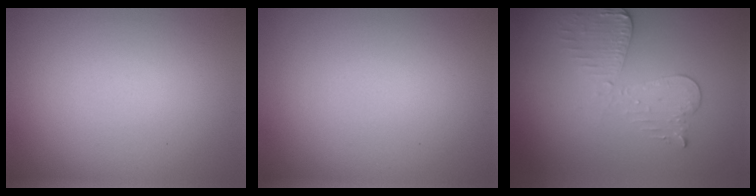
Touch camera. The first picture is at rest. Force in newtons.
{"total": 0.0}
{"total": 2.9, "press": 2.7, "slide": 1.2}